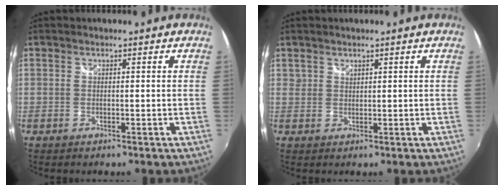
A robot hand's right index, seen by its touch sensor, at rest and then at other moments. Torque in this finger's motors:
{"motor_torque": [-0.07, 0.09, -0.06, 0.01]}